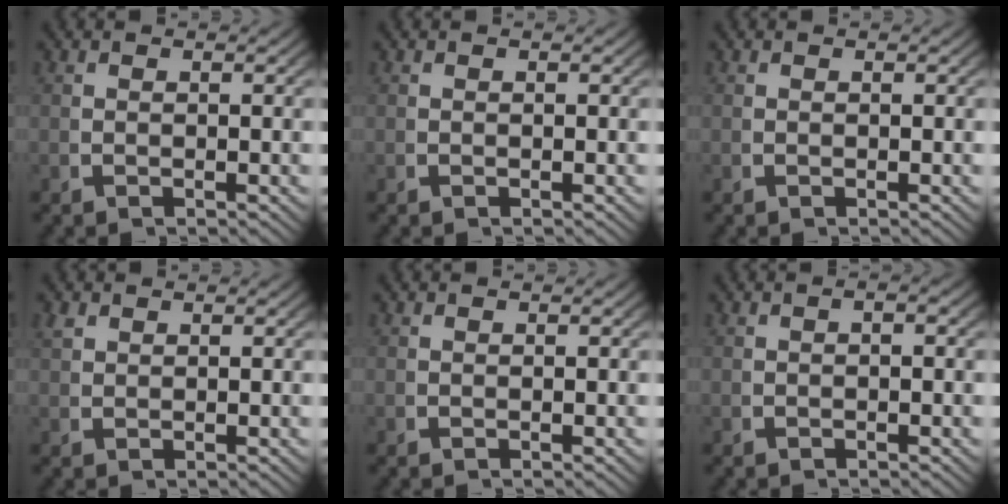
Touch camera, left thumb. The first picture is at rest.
{"total": 0.0}
{"total": 0.0}
{"total": 1.0, "force": [0.9, 0.3, 0.3], "torque": [-0.008, 0.001, 0.024]}
{"total": 0.0}
{"total": 0.7, "force": [-0.3, 0.1, 0.6], "torque": [-0.009, 0.002, -0.007]}